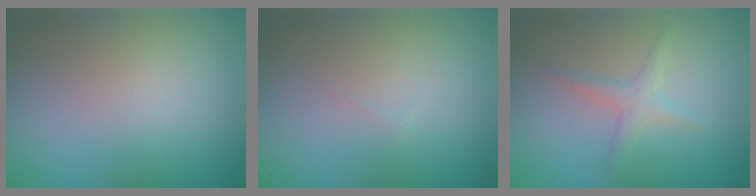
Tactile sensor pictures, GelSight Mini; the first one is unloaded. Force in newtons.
{"total": 0.0}
{"total": 1.6, "press": 1.6, "slide": 0.1}